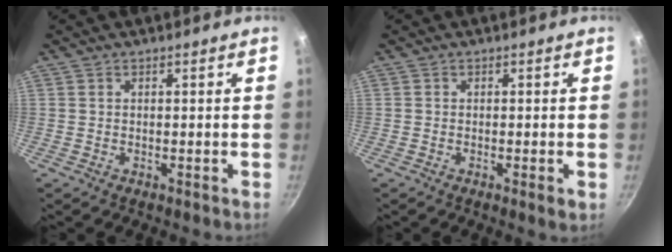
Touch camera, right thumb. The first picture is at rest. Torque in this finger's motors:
{"motor_torque": [-0.49, 0.25, -0.26, 0.04, 0.07]}